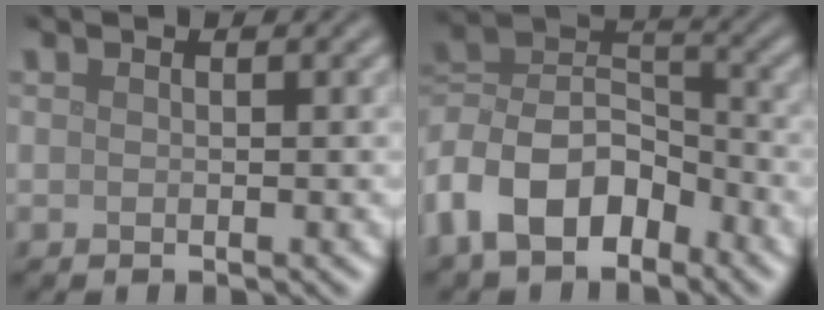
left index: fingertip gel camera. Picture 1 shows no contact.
{"total": 8.7, "force": [-4.4, 5.3, 5.3], "torque": [-0.094, 0.009, -0.099]}